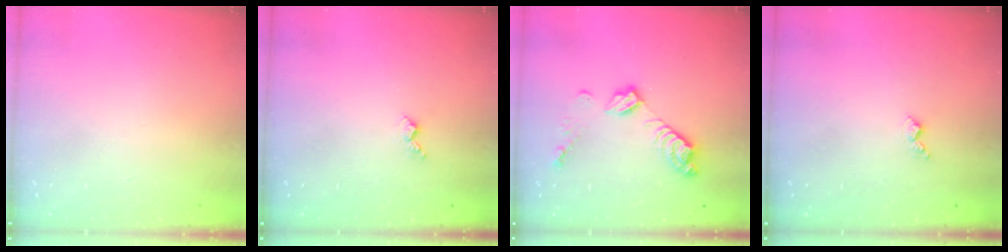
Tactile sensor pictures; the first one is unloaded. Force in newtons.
{"total": 2.7, "press": 2.6, "slide": 0.5}
{"total": 9.8, "press": 9.8, "slide": 0.6}
{"total": 2.7, "press": 2.6, "slide": 0.5}